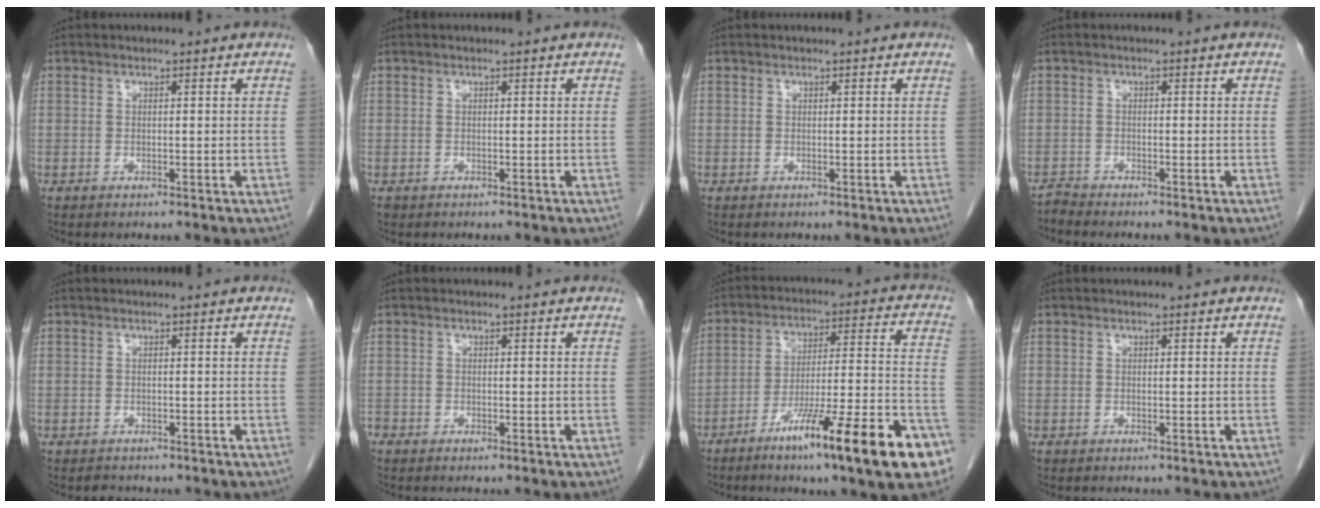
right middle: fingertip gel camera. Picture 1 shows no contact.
{"total": 0.5, "force": [-0.4, 0.3, 0.1], "torque": [-0.011, 0.001, -0.007]}
{"total": 0.0}
{"total": 1.5, "force": [-1.4, -0.3, -0.4], "torque": [0.009, -0.008, -0.029]}
{"total": 1.3, "force": [-1.2, 0.5, 0.1], "torque": [-0.009, -0.002, -0.018]}
{"total": 1.0, "force": [-0.9, 0.5, 0.2], "torque": [-0.004, 0.000, -0.018]}
{"total": 20.7, "force": [-11.9, 1.0, 16.9], "torque": [-0.205, -0.012, -0.188]}
{"total": 0.0}